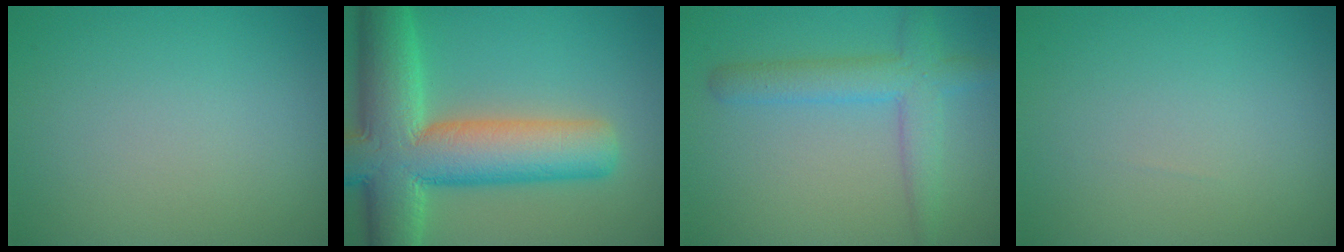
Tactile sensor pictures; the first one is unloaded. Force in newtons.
{"total": 12.5, "press": 12.4, "slide": 0.7}
{"total": 4.0, "press": 4.0, "slide": 0.2}
{"total": 0.0}